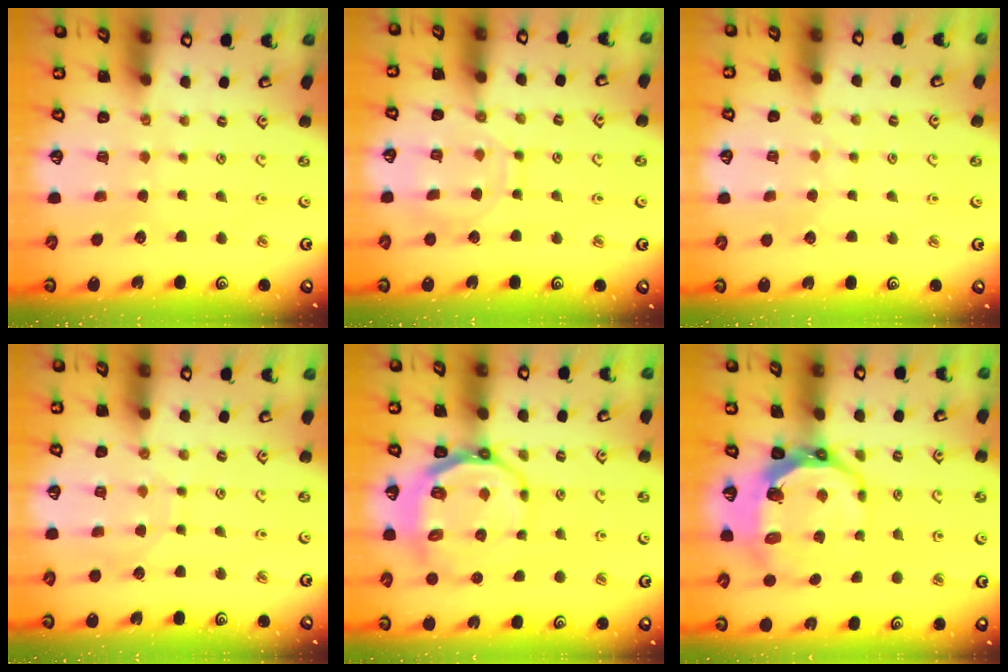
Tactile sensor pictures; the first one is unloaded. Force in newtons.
{"total": 10.5, "press": 10.5, "slide": 0.6}
{"total": 3.9, "press": 3.9, "slide": 0.4}
{"total": 6.4, "press": 6.4, "slide": 0.2}
{"total": 13.5, "press": 13.0, "slide": 3.7}
{"total": 11.5, "press": 10.6, "slide": 4.4}